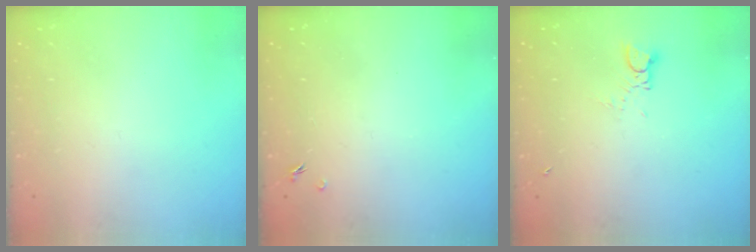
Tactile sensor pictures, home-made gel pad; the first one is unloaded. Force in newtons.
{"total": 1.3, "press": 1.3, "slide": 0.3}
{"total": 2.7, "press": 2.7, "slide": 0.3}